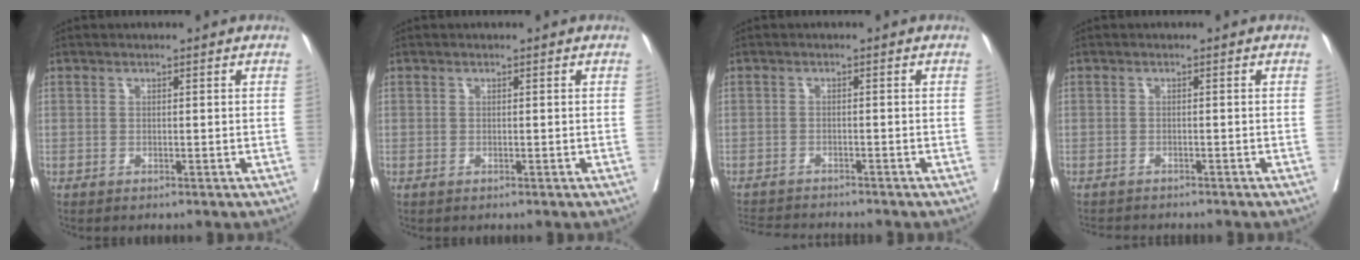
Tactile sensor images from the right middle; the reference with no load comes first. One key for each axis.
{"total": 0.0}
{"total": 5.6, "fx": -5.5, "fy": -0.1, "fz": 1.1, "tx": -0.011, "ty": -0.012, "tz": -0.090}
{"total": 3.0, "fx": -2.9, "fy": 0.5, "fz": 0.6, "tx": -0.006, "ty": -0.007, "tz": -0.043}